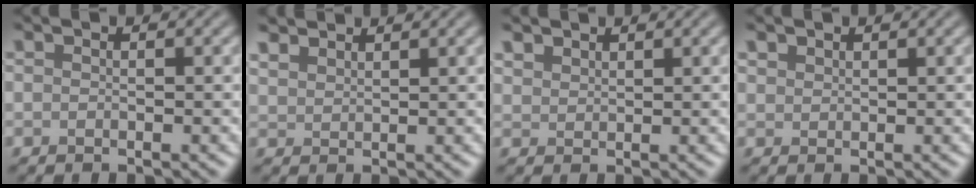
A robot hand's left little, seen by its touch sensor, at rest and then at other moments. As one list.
[{"total": 2.8, "force": [2.6, 0.9, 0.6], "torque": [-0.023, 0.006, 0.055]}, {"total": 1.7, "force": [1.5, 0.7, 0.2], "torque": [-0.010, 0.003, 0.035]}, {"total": 1.1, "force": [0.9, 0.6, 0.1], "torque": [-0.003, 0.001, 0.022]}]